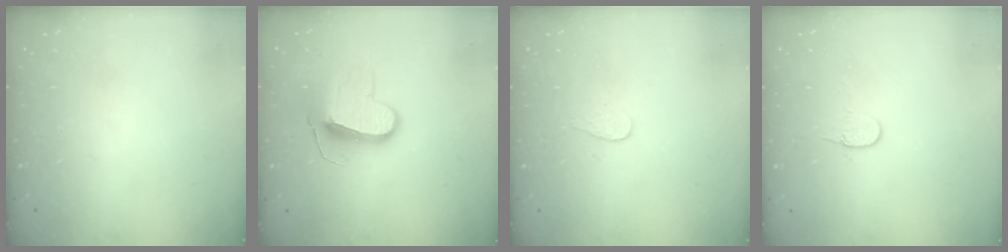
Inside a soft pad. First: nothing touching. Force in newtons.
{"total": 9.9, "press": 9.9, "slide": 0.0}
{"total": 2.7, "press": 2.7, "slide": 0.3}
{"total": 3.2, "press": 3.2, "slide": 0.3}